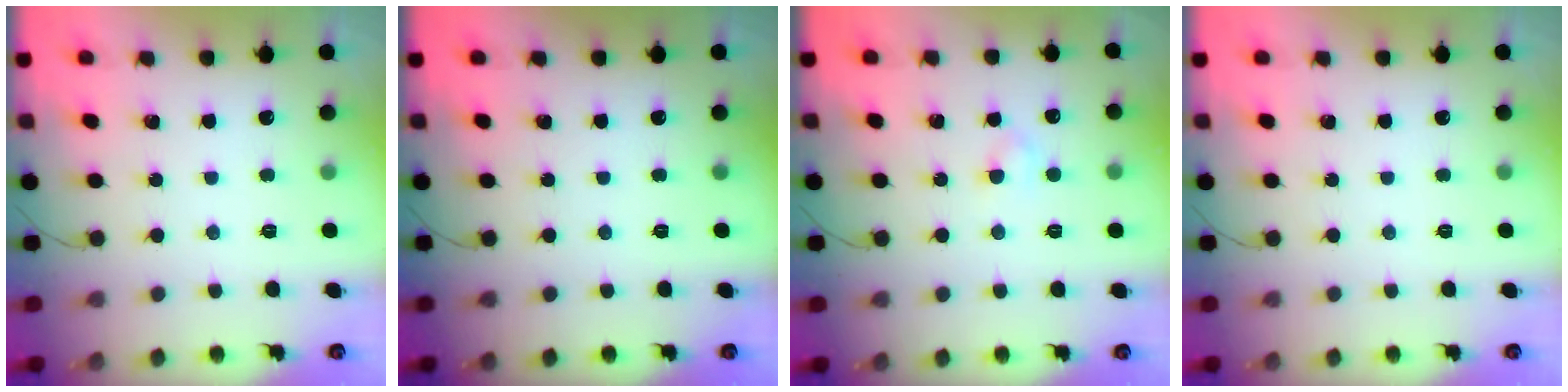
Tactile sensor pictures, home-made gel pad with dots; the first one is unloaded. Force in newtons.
{"total": 0.0}
{"total": 2.5, "press": 2.3, "slide": 0.9}
{"total": 0.0}